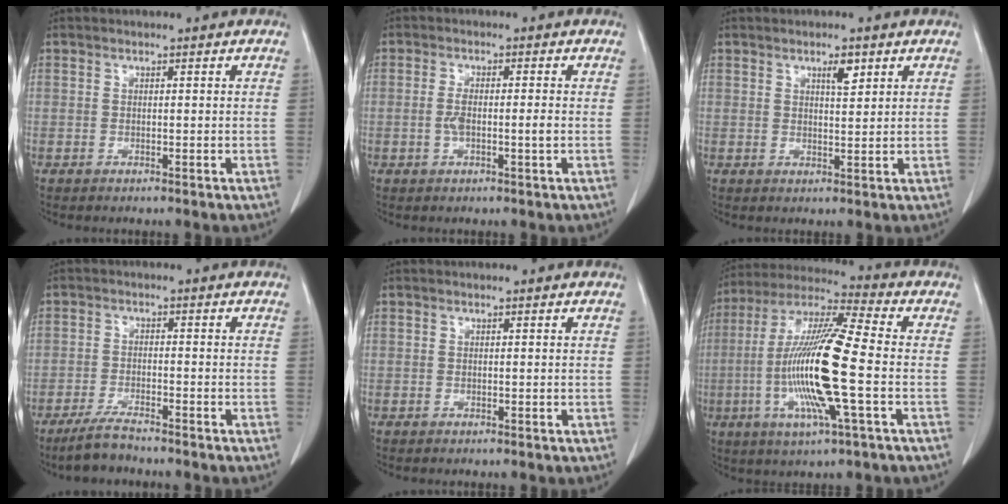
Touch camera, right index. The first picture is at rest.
{"total": 3.3, "force": [-0.5, 0.6, 3.2], "torque": [-0.069, 0.006, -0.006]}
{"total": 2.7, "force": [1.6, 0.7, 2.1], "torque": [-0.037, -0.003, 0.026]}
{"total": 5.1, "force": [-4.5, 1.0, 2.1], "torque": [-0.044, -0.012, -0.085]}
{"total": 0.0}
{"total": 17.4, "force": [-3.0, 0.8, 17.1], "torque": [-0.348, -0.007, -0.063]}